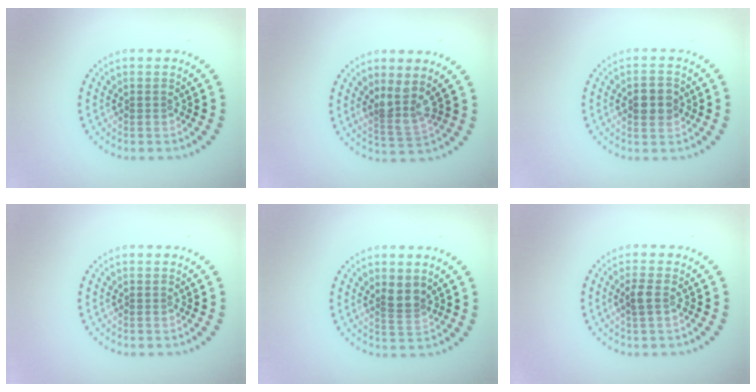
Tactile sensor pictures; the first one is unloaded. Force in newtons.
{"total": 2.4, "press": 1.8, "slide": 1.6}
{"total": 2.9, "press": 2.9, "slide": 0.1}
{"total": 0.0}
{"total": 2.1, "press": 1.6, "slide": 1.3}
{"total": 1.3, "press": 1.2, "slide": 0.4}